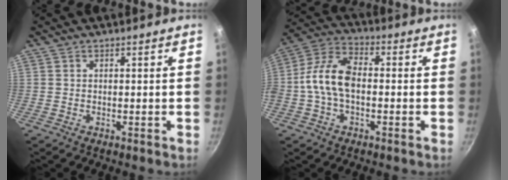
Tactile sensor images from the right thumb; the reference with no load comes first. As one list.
[{"total": 11.2, "force": [-1.1, 6.7, 8.9], "torque": [-0.164, 0.039, -0.037]}]